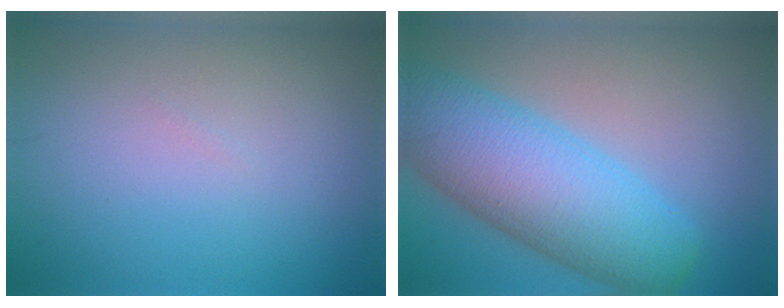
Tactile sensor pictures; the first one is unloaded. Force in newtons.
{"total": 10.1, "press": 10.1, "slide": 0.4}